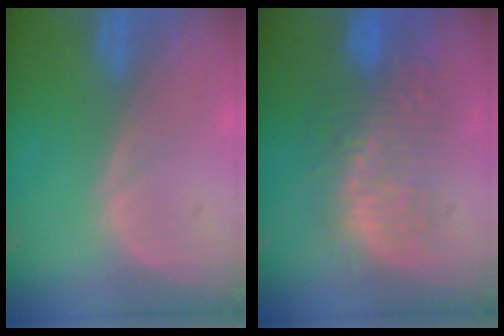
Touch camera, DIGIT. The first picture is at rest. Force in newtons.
{"total": 9.8, "press": 8.8, "slide": 4.2}